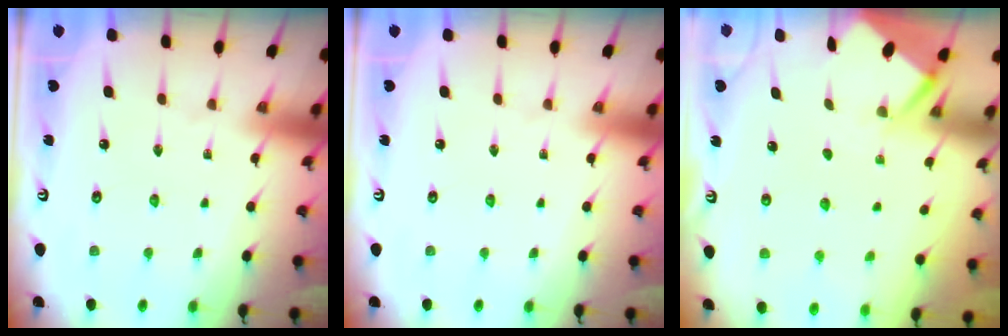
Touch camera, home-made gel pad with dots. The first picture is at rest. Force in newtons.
{"total": 0.0}
{"total": 2.8, "press": 2.7, "slide": 0.4}